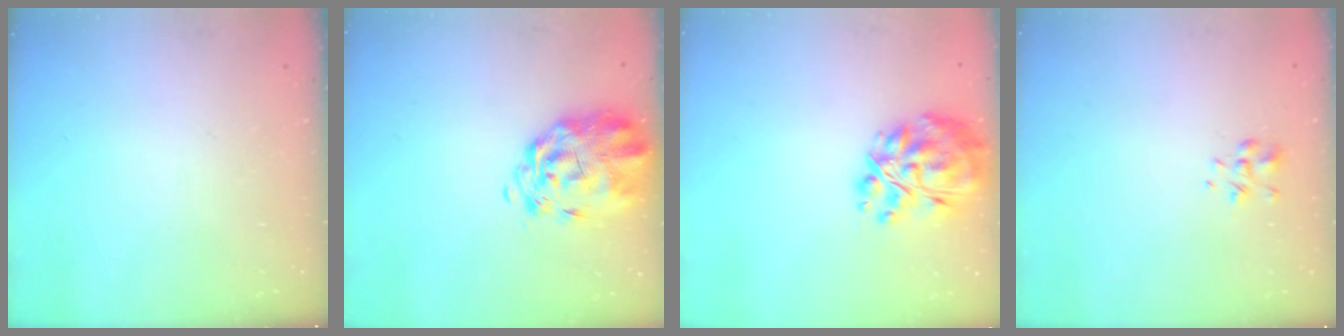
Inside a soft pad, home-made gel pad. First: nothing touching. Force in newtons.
{"total": 3.9, "press": 3.3, "slide": 2.1}
{"total": 16.7, "press": 15.6, "slide": 5.9}
{"total": 1.3, "press": 1.2, "slide": 0.6}